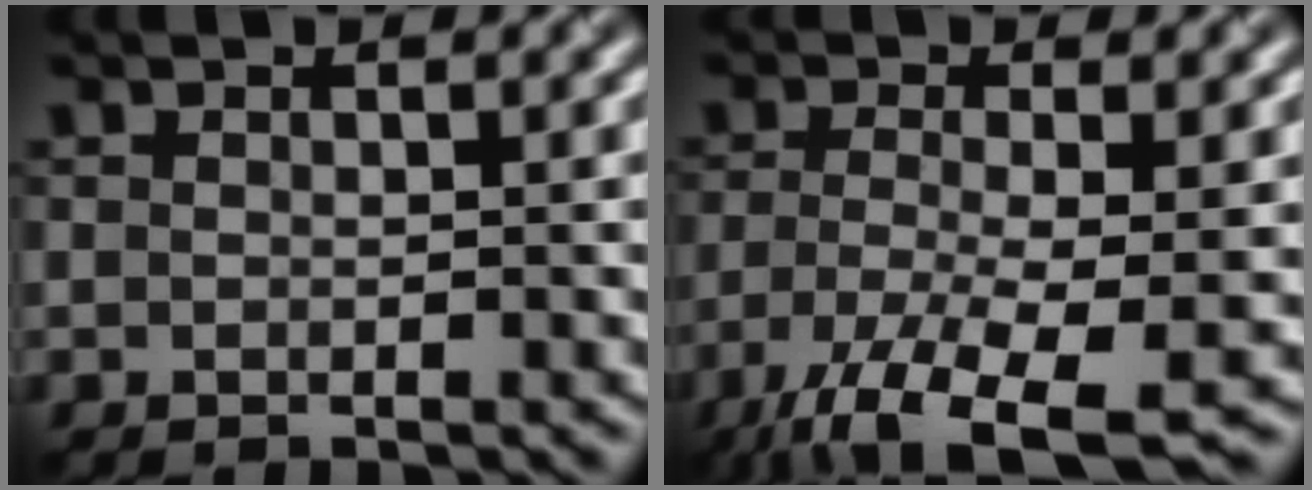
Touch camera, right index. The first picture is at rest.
{"total": 8.7, "force": [-4.9, 2.3, 6.8], "torque": [-0.136, -0.021, -0.091]}